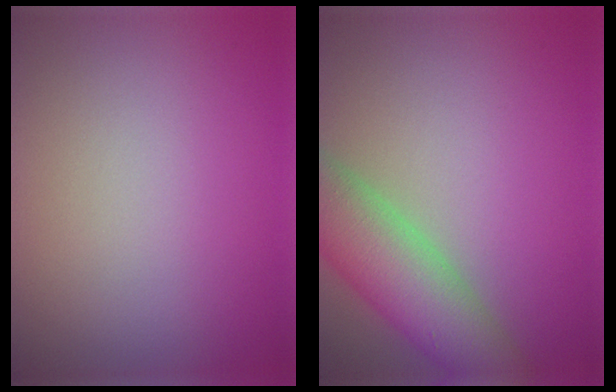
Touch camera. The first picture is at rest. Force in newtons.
{"total": 7.5, "press": 7.5, "slide": 0.5}